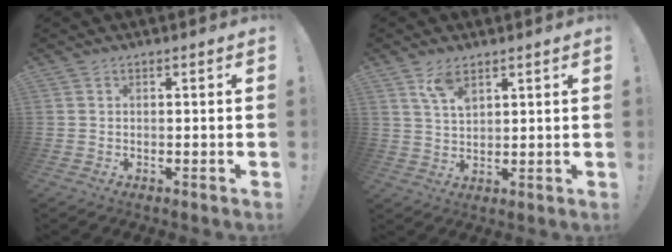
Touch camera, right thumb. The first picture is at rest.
{"total": 6.5, "force": [4.3, 2.8, 4.0], "torque": [-0.077, -0.017, 0.080]}